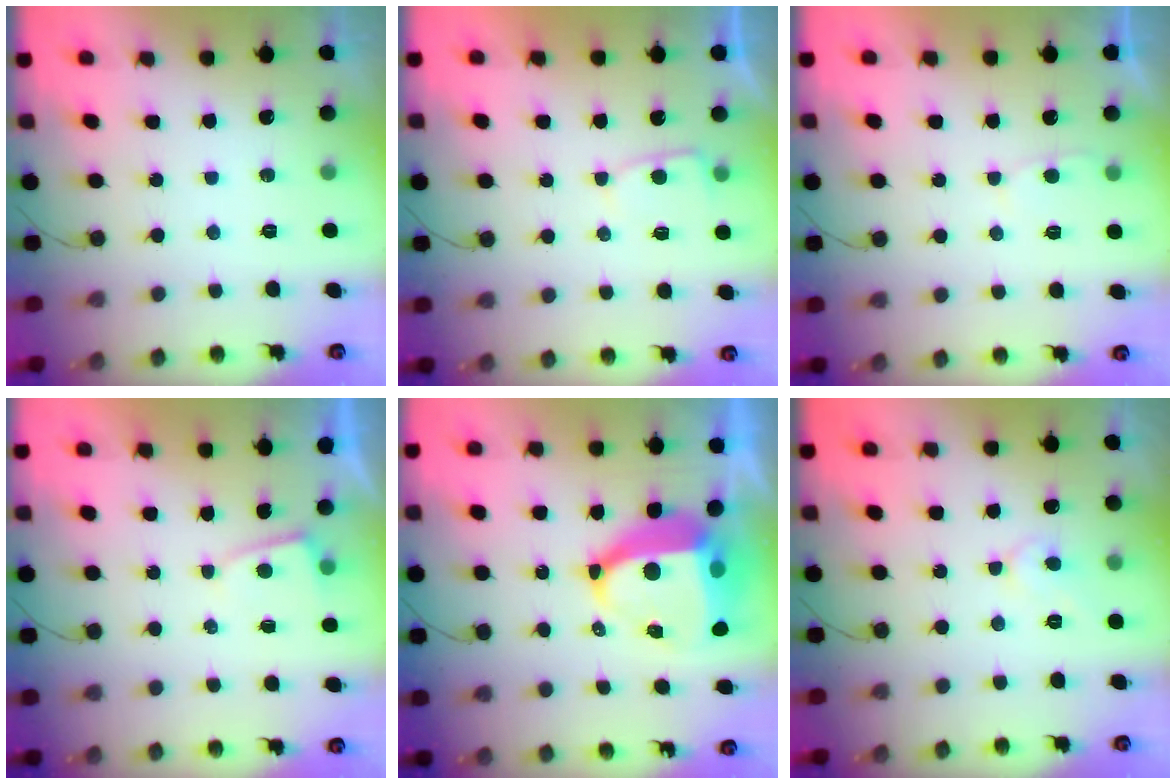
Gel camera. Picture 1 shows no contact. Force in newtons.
{"total": 3.2, "press": 3.2, "slide": 0.3}
{"total": 2.4, "press": 2.4, "slide": 0.4}
{"total": 2.0, "press": 2.0, "slide": 0.3}
{"total": 13.4, "press": 13.2, "slide": 1.8}
{"total": 4.5, "press": 4.5, "slide": 0.3}